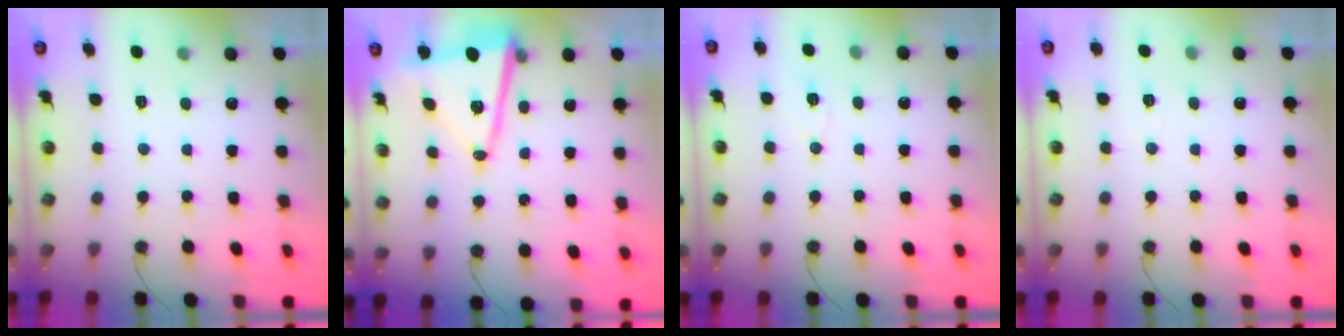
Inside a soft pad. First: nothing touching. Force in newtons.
{"total": 12.4, "press": 12.2, "slide": 1.9}
{"total": 3.6, "press": 2.5, "slide": 2.6}
{"total": 2.9, "press": 2.2, "slide": 1.9}